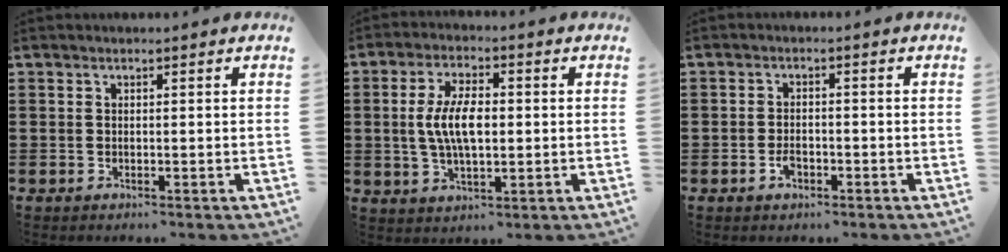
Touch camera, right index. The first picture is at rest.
{"total": 7.3, "force": [0.2, 3.2, 6.6], "torque": [-0.138, 0.006, -0.002]}
{"total": 2.0, "force": [-1.1, 1.2, 1.2], "torque": [-0.025, 0.001, -0.020]}